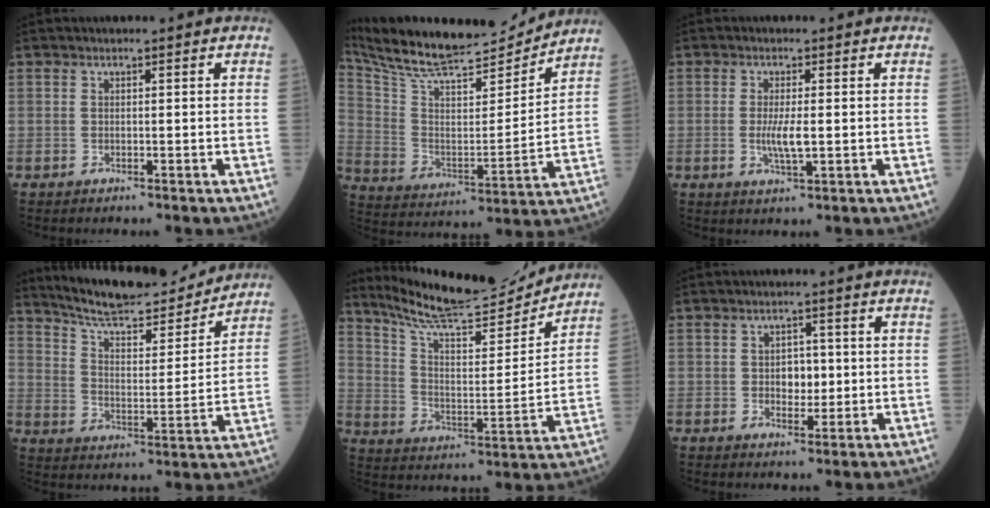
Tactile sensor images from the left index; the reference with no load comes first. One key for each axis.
{"total": 21.5, "fx": 19.9, "fy": 2.9, "fz": 7.6, "tx": -0.150, "ty": -0.010, "tz": 0.324}
{"total": 3.5, "fx": -0.7, "fy": 0.6, "fz": 3.4, "tx": -0.073, "ty": -0.011, "tz": -0.010}
{"total": 17.0, "fx": 15.6, "fy": 2.6, "fz": 6.0, "tx": -0.099, "ty": -0.011, "tz": 0.243}
{"total": 17.5, "fx": 16.4, "fy": 1.2, "fz": 5.9, "tx": -0.108, "ty": -0.019, "tz": 0.259}
{"total": 3.6, "fx": -0.5, "fy": 2.3, "fz": 2.7, "tx": -0.037, "ty": 0.003, "tz": -0.006}